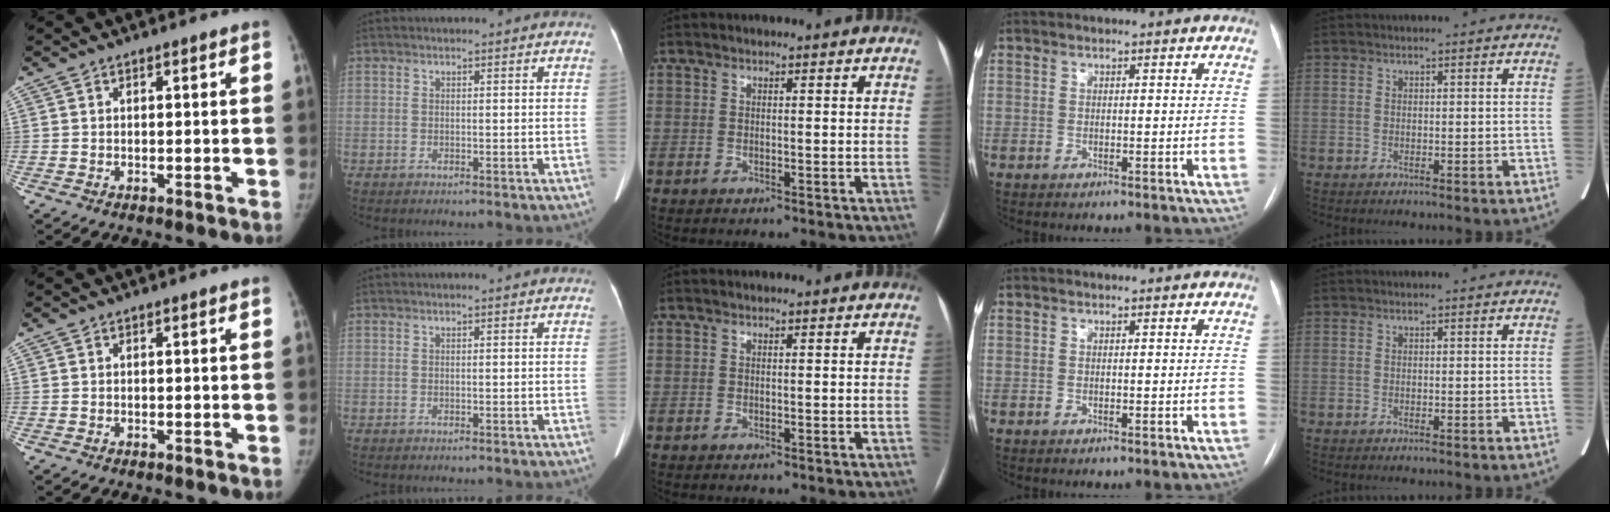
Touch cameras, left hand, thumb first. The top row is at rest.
{}